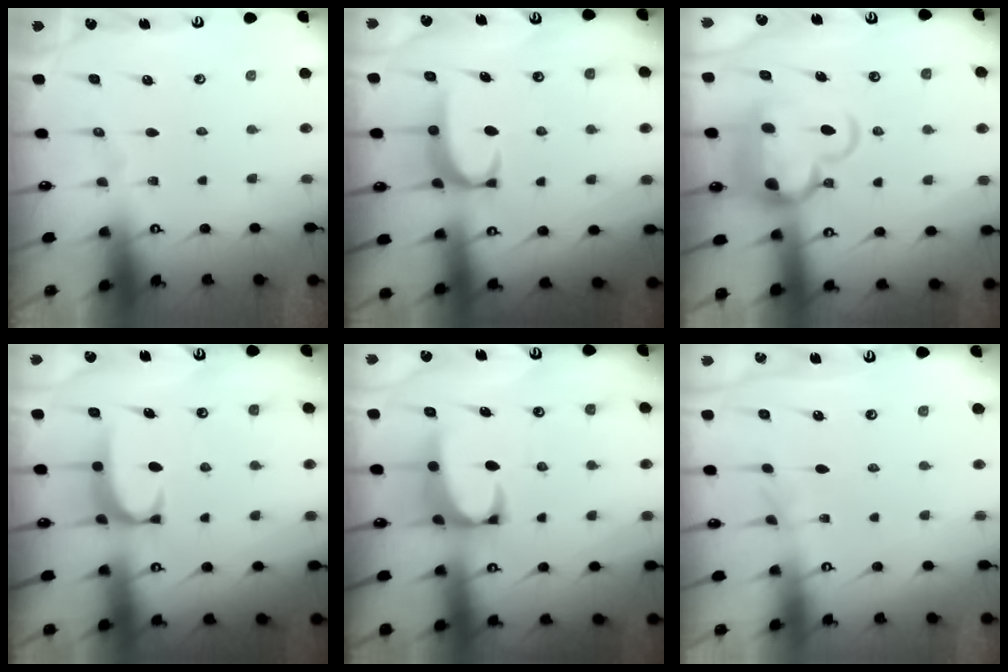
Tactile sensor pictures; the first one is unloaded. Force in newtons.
{"total": 2.8, "press": 2.8, "slide": 0.4}
{"total": 7.9, "press": 7.7, "slide": 1.9}
{"total": 1.8, "press": 1.7, "slide": 0.5}
{"total": 3.6, "press": 3.4, "slide": 1.0}
{"total": 4.9, "press": 4.9, "slide": 0.2}